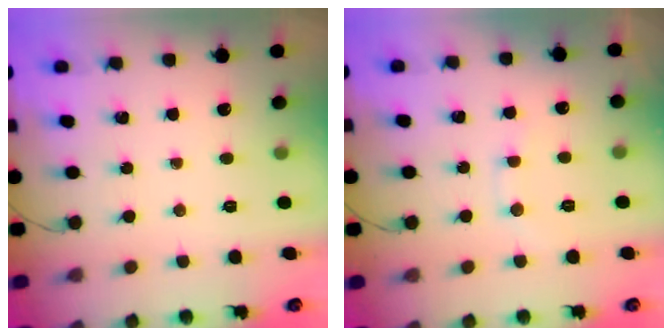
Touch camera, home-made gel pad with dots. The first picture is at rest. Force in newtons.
{"total": 7.2, "press": 7.1, "slide": 1.2}